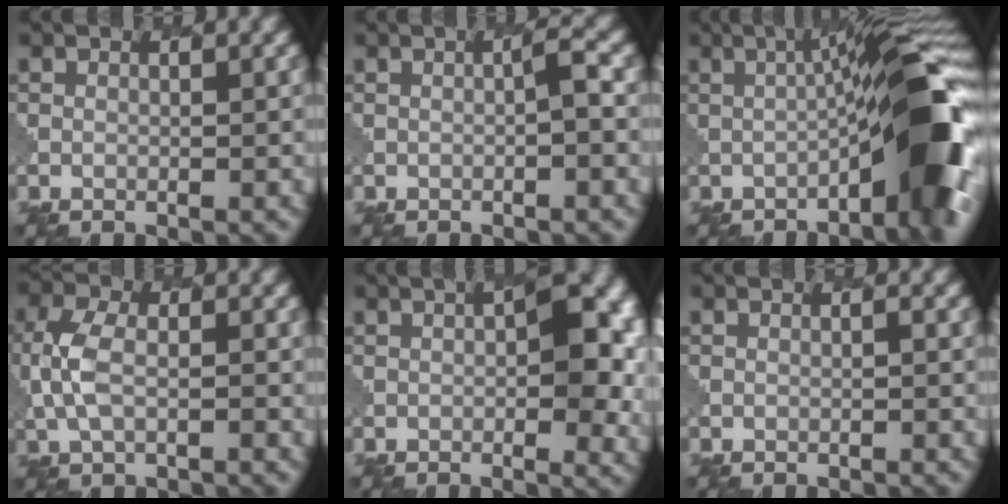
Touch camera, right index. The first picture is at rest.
{"total": 0.9, "force": [0.1, -0.8, 0.5], "torque": [-0.016, 0.012, -0.015]}
{"total": 9.2, "force": [-2.0, 0.7, 9.0], "torque": [-0.120, 0.020, -0.048]}
{"total": 2.7, "force": [0.1, 1.4, 2.2], "torque": [-0.075, 0.006, -0.015]}
{"total": 4.9, "force": [0.6, 1.6, 4.6], "torque": [-0.059, 0.003, -0.006]}
{"total": 0.6, "force": [0.1, -0.6, -0.3], "torque": [-0.002, 0.003, -0.005]}